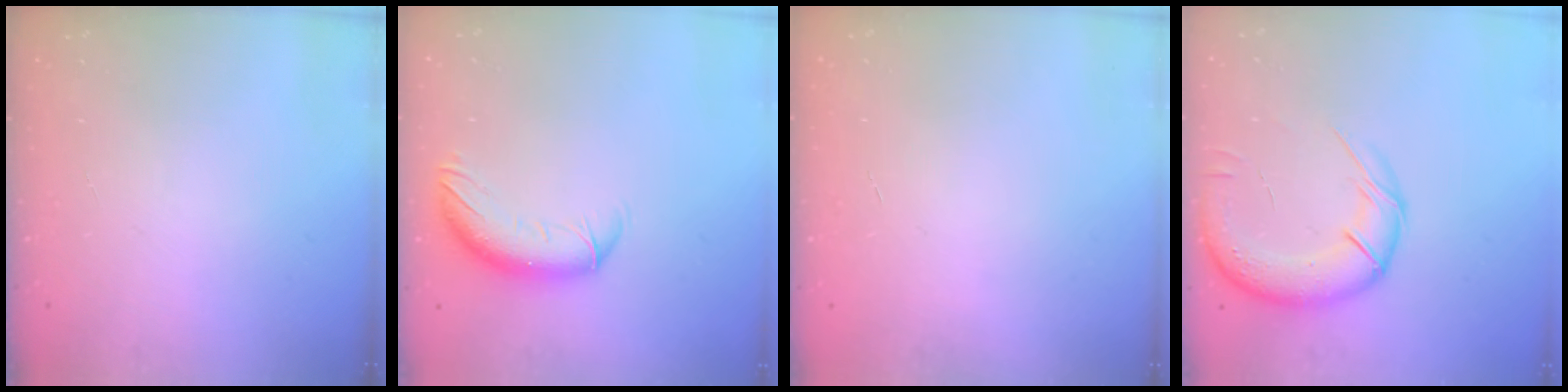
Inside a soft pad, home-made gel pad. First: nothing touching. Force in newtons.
{"total": 10.6, "press": 10.4, "slide": 2.0}
{"total": 0.0}
{"total": 15.7, "press": 15.2, "slide": 3.7}